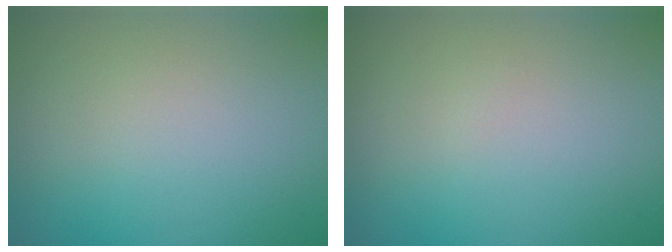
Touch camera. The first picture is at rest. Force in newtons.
{"total": 0.0}